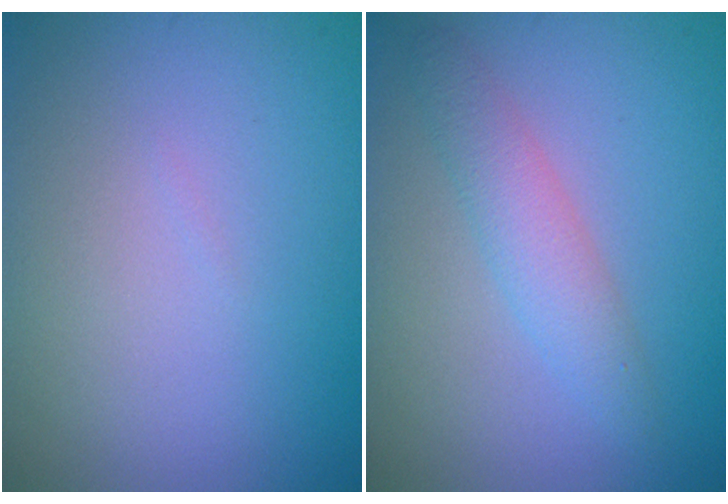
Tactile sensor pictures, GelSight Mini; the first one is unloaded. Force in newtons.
{"total": 2.8, "press": 2.8, "slide": 0.0}